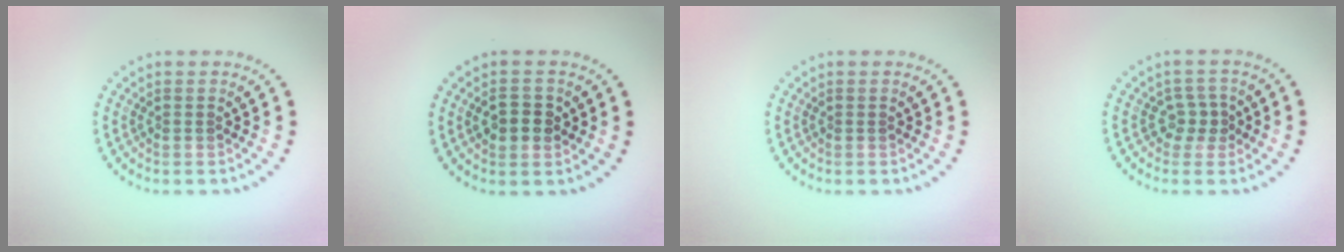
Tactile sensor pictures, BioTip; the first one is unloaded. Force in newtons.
{"total": 2.7, "press": 2.7, "slide": 0.2}
{"total": 0.0}
{"total": 1.8, "press": 1.5, "slide": 1.0}